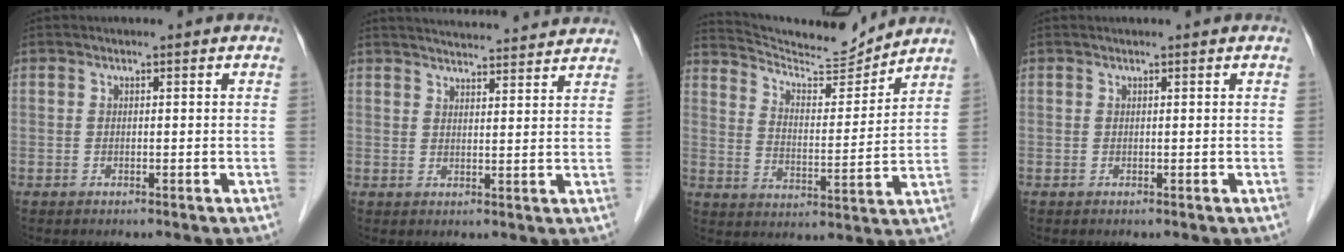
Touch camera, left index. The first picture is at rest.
{"total": 13.1, "force": [12.7, 1.0, 3.3], "torque": [-0.044, 0.019, 0.158]}
{"total": 12.2, "force": [12.0, 0.1, 2.3], "torque": [-0.047, -0.003, 0.197]}
{"total": 0.7, "force": [0.7, 0.0, 0.2], "torque": [-0.006, 0.010, 0.013]}